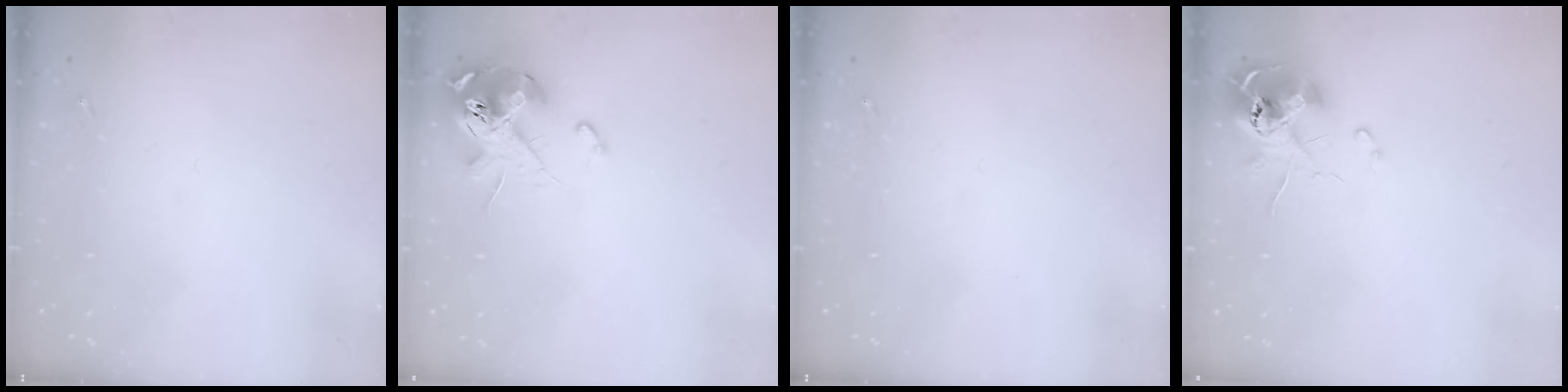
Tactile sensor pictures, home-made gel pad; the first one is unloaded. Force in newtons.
{"total": 14.1, "press": 14.0, "slide": 1.7}
{"total": 0.0}
{"total": 11.3, "press": 11.3, "slide": 0.6}